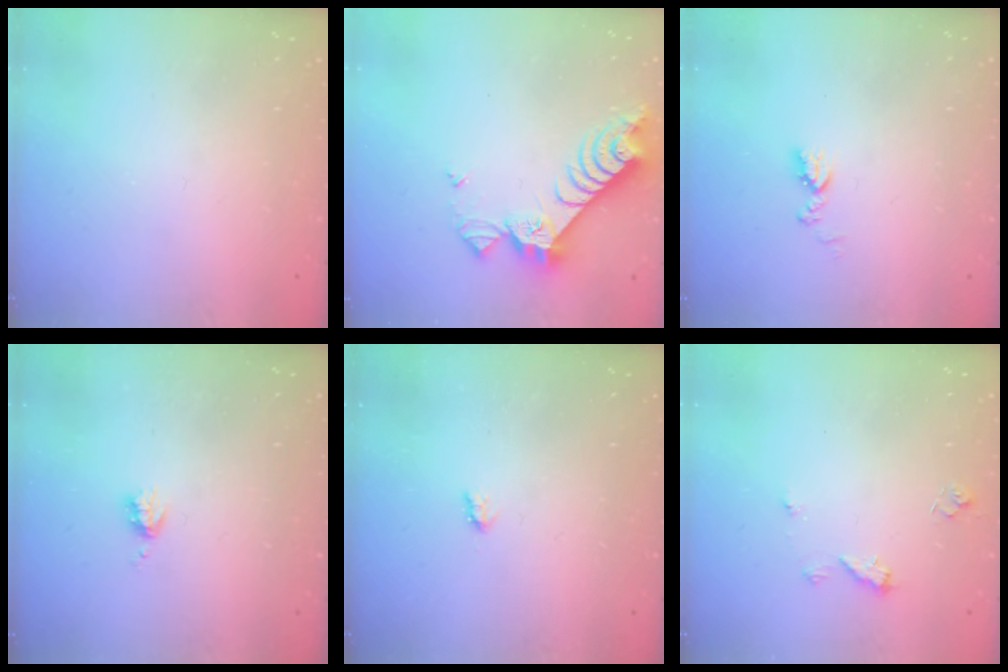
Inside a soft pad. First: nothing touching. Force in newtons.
{"total": 8.4, "press": 8.4, "slide": 1.0}
{"total": 6.9, "press": 6.8, "slide": 0.8}
{"total": 3.4, "press": 3.3, "slide": 0.5}
{"total": 1.9, "press": 1.9, "slide": 0.3}
{"total": 7.0, "press": 7.0, "slide": 0.7}